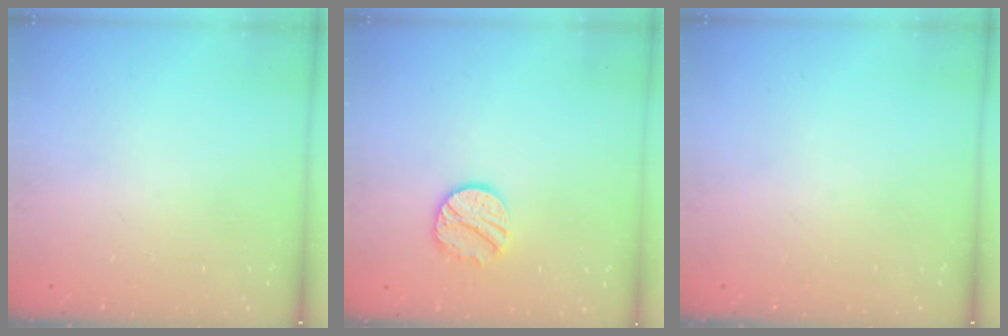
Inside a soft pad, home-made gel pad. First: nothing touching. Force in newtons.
{"total": 10.2, "press": 10.1, "slide": 0.8}
{"total": 0.0}